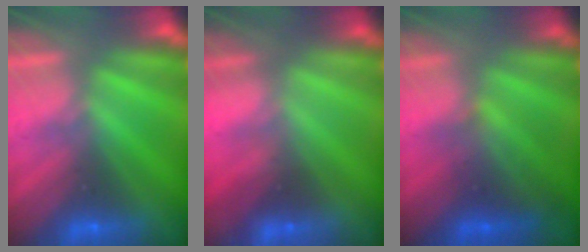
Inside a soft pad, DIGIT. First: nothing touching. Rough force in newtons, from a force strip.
{"total": 1.9}
{"total": 2.5}